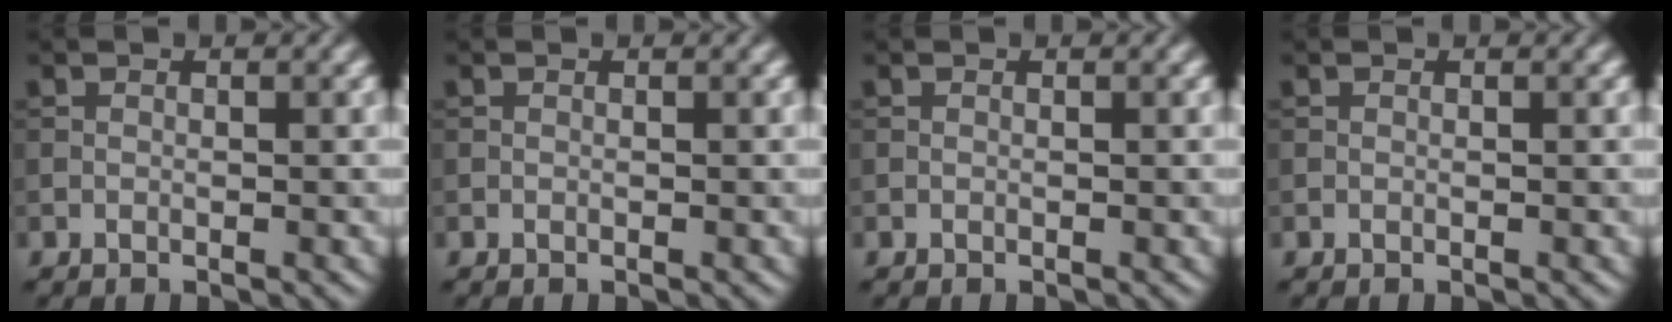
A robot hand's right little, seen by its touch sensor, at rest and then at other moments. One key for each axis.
{"total": 0.0}
{"total": 0.0}
{"total": 0.0}